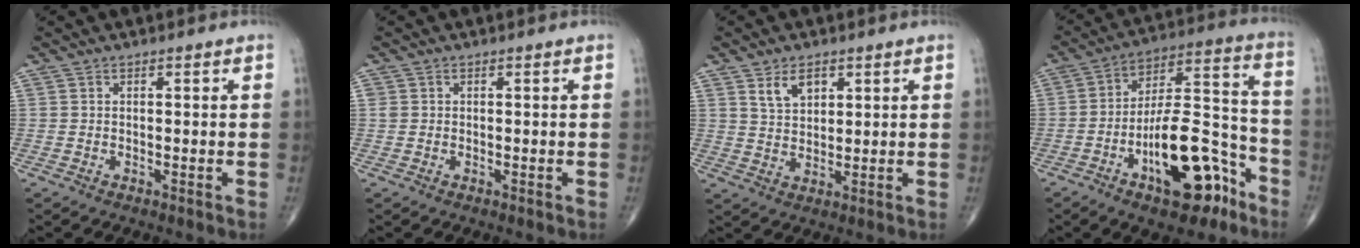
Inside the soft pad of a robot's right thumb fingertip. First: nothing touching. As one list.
[{"total": 0.8, "force": [0.2, 0.8, 0.3], "torque": [0.000, 0.001, 0.003]}, {"total": 5.2, "force": [2.8, 3.1, 3.2], "torque": [-0.041, -0.016, 0.054]}, {"total": 19.5, "force": [-9.6, 8.0, 14.9], "torque": [-0.212, 0.081, -0.149]}]